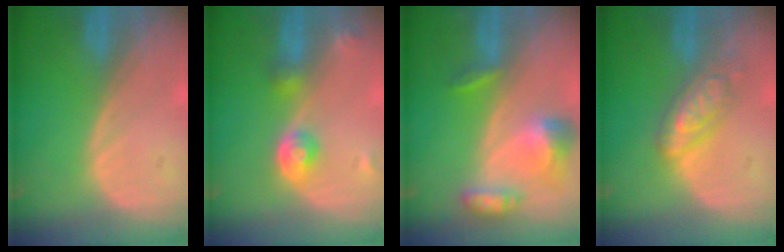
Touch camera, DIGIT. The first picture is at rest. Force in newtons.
{"total": 4.3, "press": 4.3, "slide": 0.3}
{"total": 7.0, "press": 6.6, "slide": 2.5}
{"total": 5.5, "press": 5.5, "slide": 0.2}